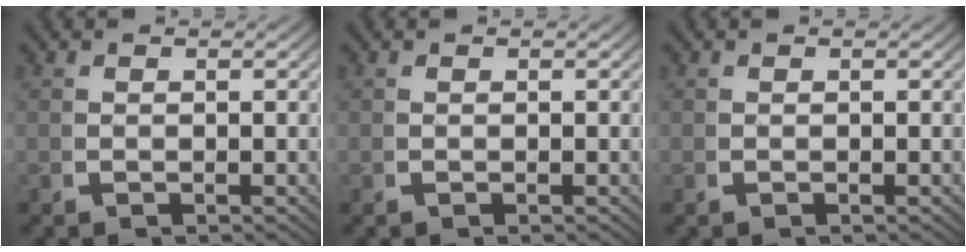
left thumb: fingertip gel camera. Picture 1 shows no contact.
{"total": 0.0}
{"total": 0.0}